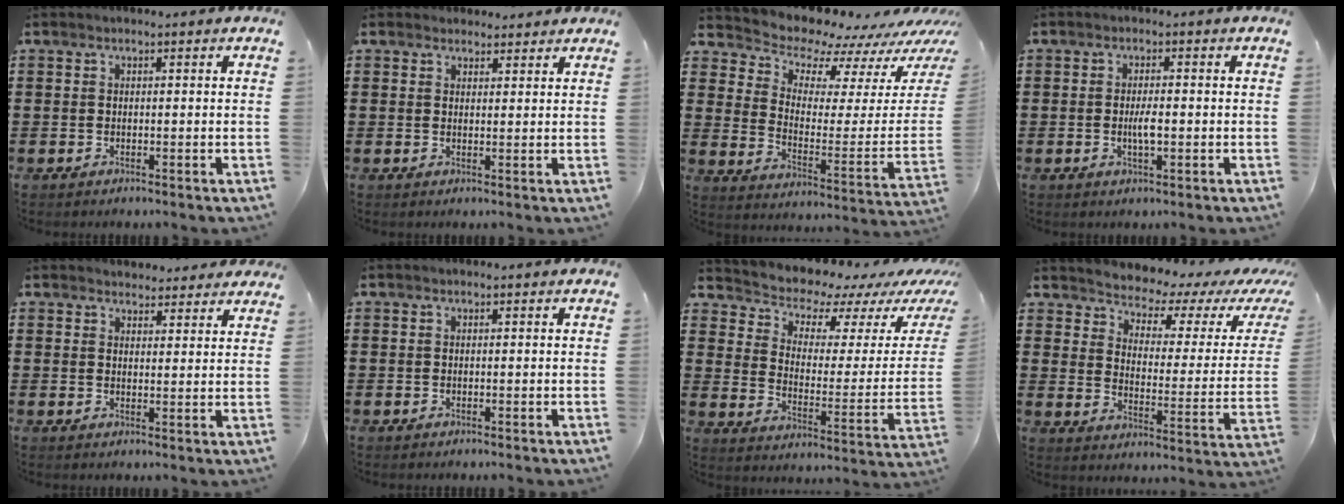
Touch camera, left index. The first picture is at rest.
{"total": 2.4, "force": [2.2, 0.8, 0.0], "torque": [-0.007, 0.001, 0.044]}
{"total": 7.5, "force": [7.1, 2.1, 0.5], "torque": [-0.042, -0.075, 0.122]}
{"total": 2.9, "force": [-0.3, 0.7, 2.8], "torque": [-0.050, -0.001, -0.005]}
{"total": 3.2, "force": [3.1, 0.9, 0.1], "torque": [-0.003, -0.010, 0.057]}
{"total": 0.0}
{"total": 6.3, "force": [5.8, 2.2, 0.8], "torque": [-0.048, -0.052, 0.098]}
{"total": 3.2, "force": [3.0, 1.2, 0.4], "torque": [-0.032, -0.032, 0.043]}